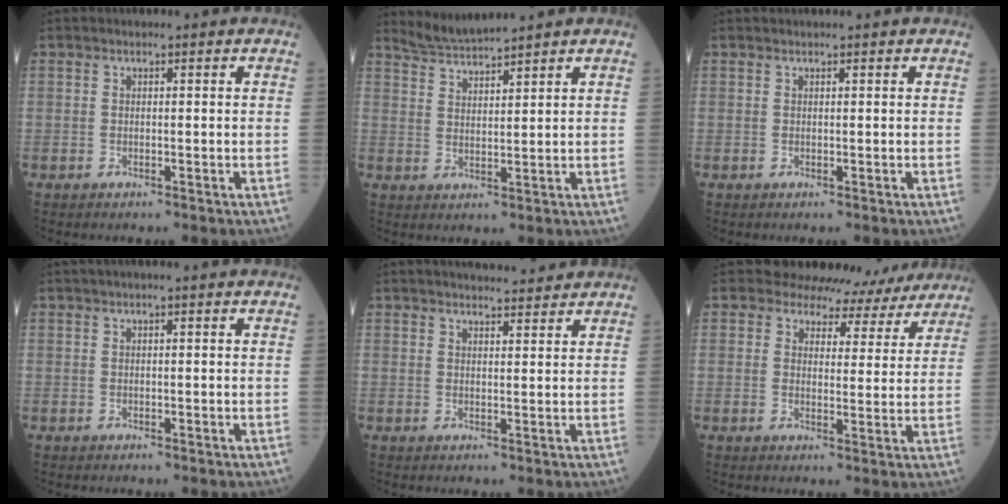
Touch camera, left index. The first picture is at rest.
{"total": 4.0, "force": [3.9, -1.0, 0.0], "torque": [-0.011, 0.002, 0.082]}
{"total": 0.9, "force": [0.8, 0.1, 0.2], "torque": [-0.009, 0.014, 0.017]}
{"total": 1.3, "force": [0.9, -0.2, 0.9], "torque": [-0.020, 0.016, 0.019]}
{"total": 8.1, "force": [7.7, 1.2, 2.4], "torque": [-0.032, 0.013, 0.099]}
{"total": 11.2, "force": [10.4, 4.1, -0.1], "torque": [0.033, -0.012, 0.100]}